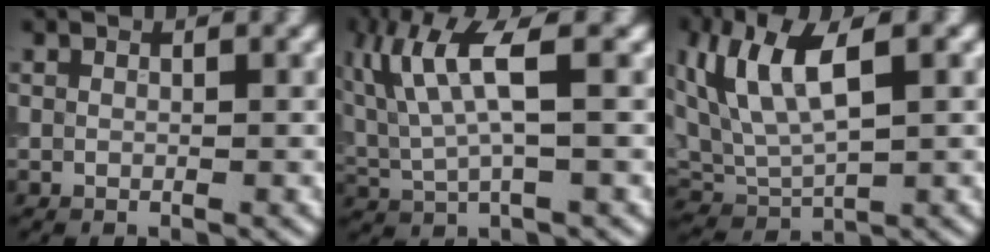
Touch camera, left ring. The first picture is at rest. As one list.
[{"total": 6.7, "force": [2.1, 1.6, 6.1], "torque": [-0.137, 0.007, 0.042]}, {"total": 7.6, "force": [2.7, 3.2, 6.4], "torque": [-0.130, 0.008, 0.046]}]